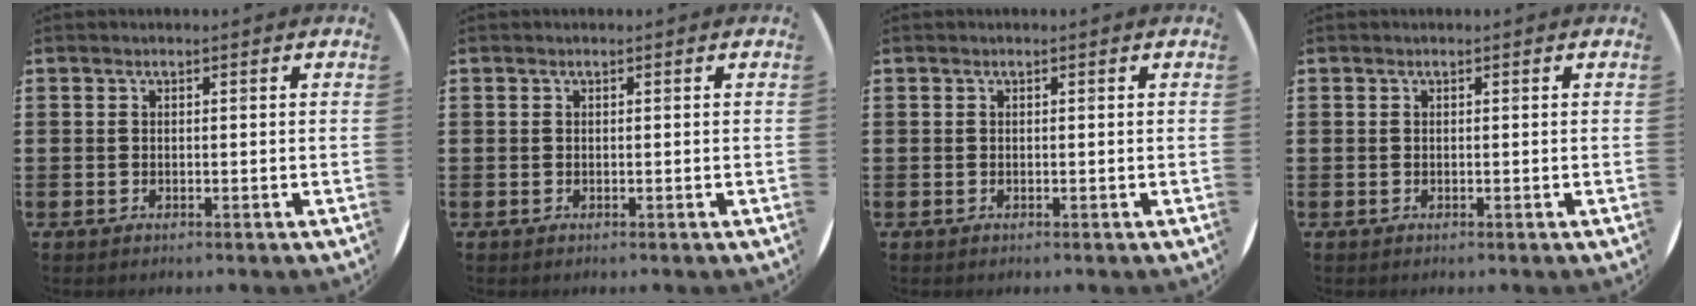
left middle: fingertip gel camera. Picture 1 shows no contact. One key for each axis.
{"total": 0.0}
{"total": 0.0}
{"total": 0.0}